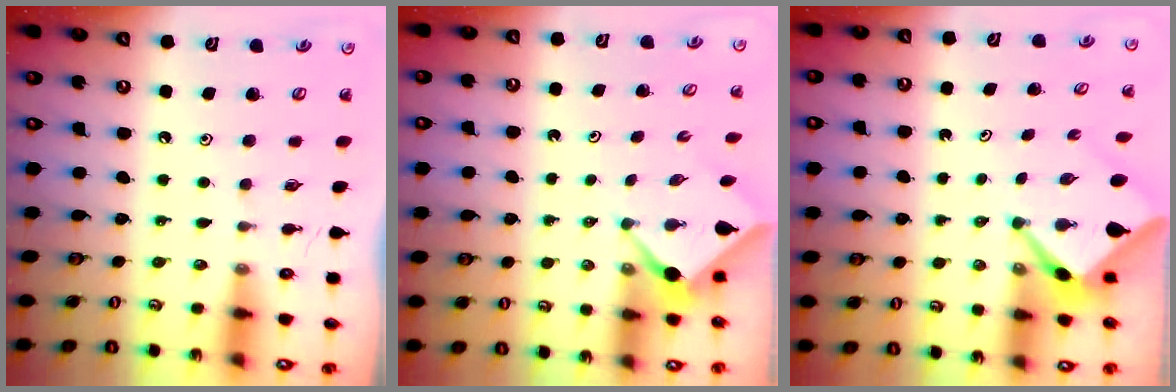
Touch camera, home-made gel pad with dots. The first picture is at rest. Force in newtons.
{"total": 2.6, "press": 2.6, "slide": 0.3}
{"total": 3.5, "press": 3.5, "slide": 0.2}